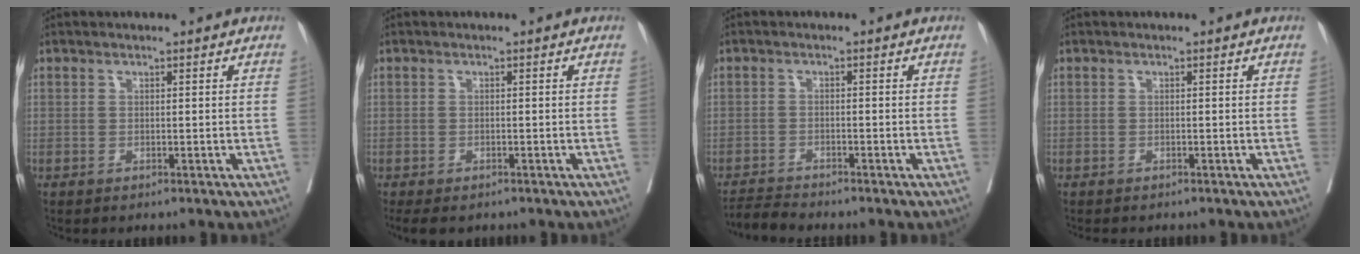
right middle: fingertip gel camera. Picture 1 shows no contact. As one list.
[{"total": 5.1, "force": [-3.9, 2.2, 2.3], "torque": [-0.033, -0.010, -0.058]}, {"total": 2.7, "force": [-2.6, -0.6, -0.1], "torque": [0.000, -0.017, -0.049]}, {"total": 2.1, "force": [-1.9, 0.7, 0.8], "torque": [-0.016, -0.006, -0.023]}]